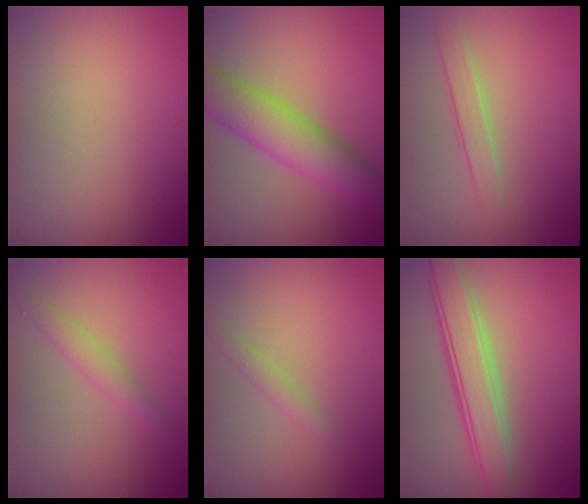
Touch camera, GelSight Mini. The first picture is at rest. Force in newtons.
{"total": 6.1, "press": 6.1, "slide": 0.1}
{"total": 1.7, "press": 1.7, "slide": 0.0}
{"total": 1.7, "press": 1.7, "slide": 0.0}
{"total": 1.0, "press": 0.9, "slide": 0.1}
{"total": 4.7, "press": 4.7, "slide": 0.2}